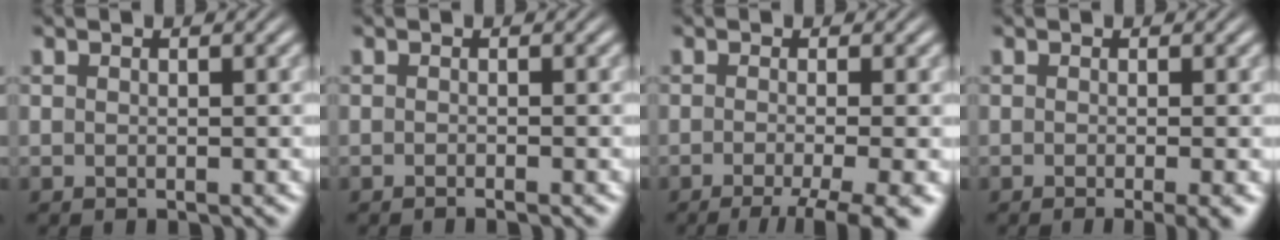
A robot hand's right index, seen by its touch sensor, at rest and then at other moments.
{"total": 1.0, "force": [-0.9, -0.2, 0.4], "torque": [-0.002, 0.002, -0.018]}
{"total": 6.7, "force": [-4.9, 1.5, 4.3], "torque": [-0.051, -0.018, -0.067]}
{"total": 2.7, "force": [-1.8, 0.4, 2.0], "torque": [-0.022, -0.003, -0.026]}